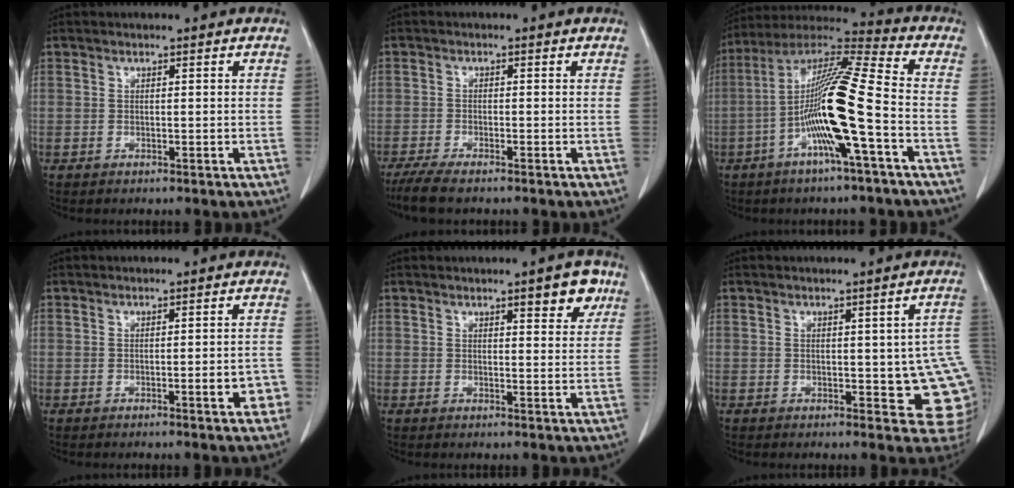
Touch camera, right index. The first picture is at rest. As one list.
[{"total": 4.6, "force": [-3.6, 0.7, 2.8], "torque": [-0.052, -0.011, -0.062]}, {"total": 15.3, "force": [-4.1, -0.4, 14.7], "torque": [-0.275, 0.009, -0.086]}, {"total": 3.7, "force": [-1.6, 0.7, 3.3], "torque": [-0.035, 0.001, -0.019]}, {"total": 4.9, "force": [3.0, 1.2, 3.6], "torque": [-0.042, -0.004, 0.037]}, {"total": 9.4, "force": [-0.4, 3.8, 8.6], "torque": [-0.088, 0.005, -0.001]}]